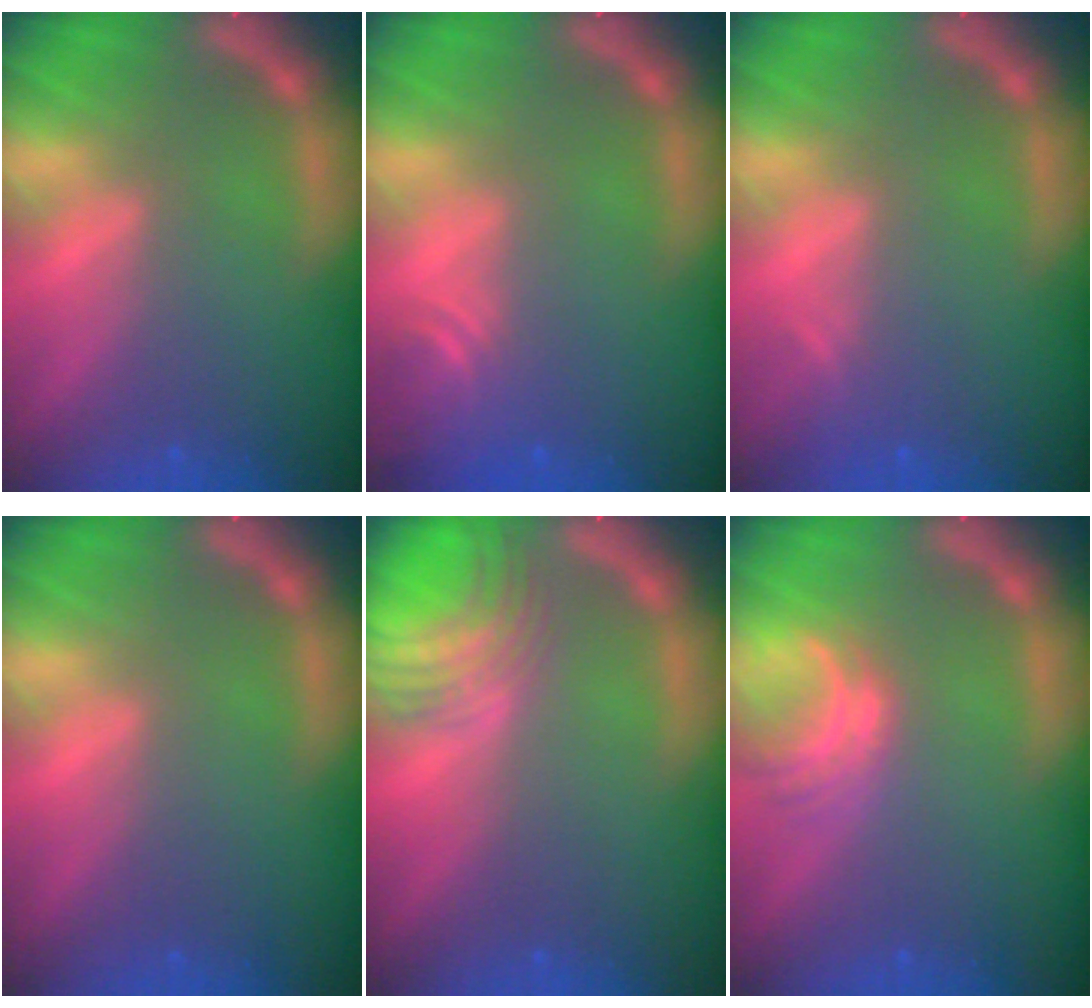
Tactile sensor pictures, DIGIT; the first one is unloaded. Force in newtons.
{"total": 3.0}
{"total": 0.9}
{"total": 0.0}
{"total": 6.1}
{"total": 3.0}